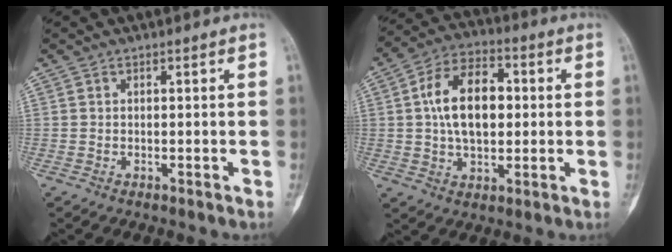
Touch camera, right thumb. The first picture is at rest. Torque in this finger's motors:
{"motor_torque": [1.38, 1.98, 0.80, -0.62, 0.46]}